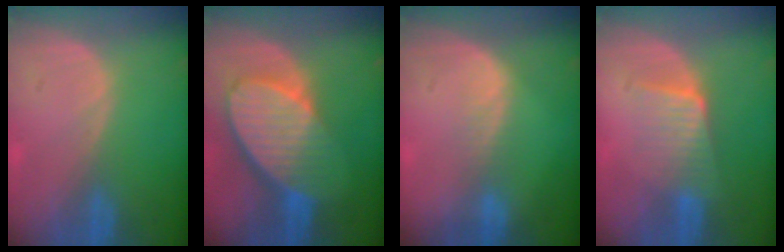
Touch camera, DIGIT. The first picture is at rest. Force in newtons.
{"total": 10.2, "press": 9.0, "slide": 4.8}
{"total": 2.0, "press": 2.0, "slide": 0.1}
{"total": 6.1, "press": 5.5, "slide": 2.6}